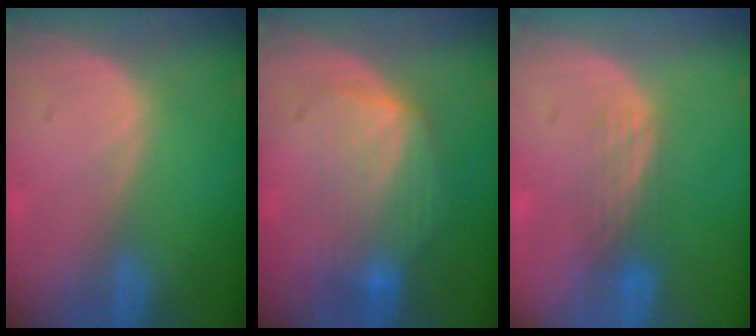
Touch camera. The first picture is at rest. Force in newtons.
{"total": 7.4, "press": 7.3, "slide": 1.4}
{"total": 3.9, "press": 3.2, "slide": 2.3}